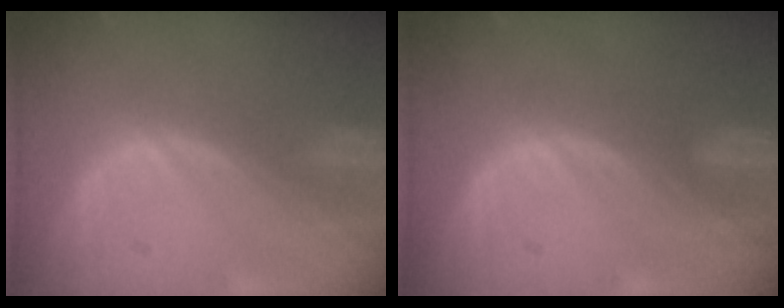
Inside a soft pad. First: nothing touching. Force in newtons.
{"total": 1.0, "press": 0.9, "slide": 0.3}